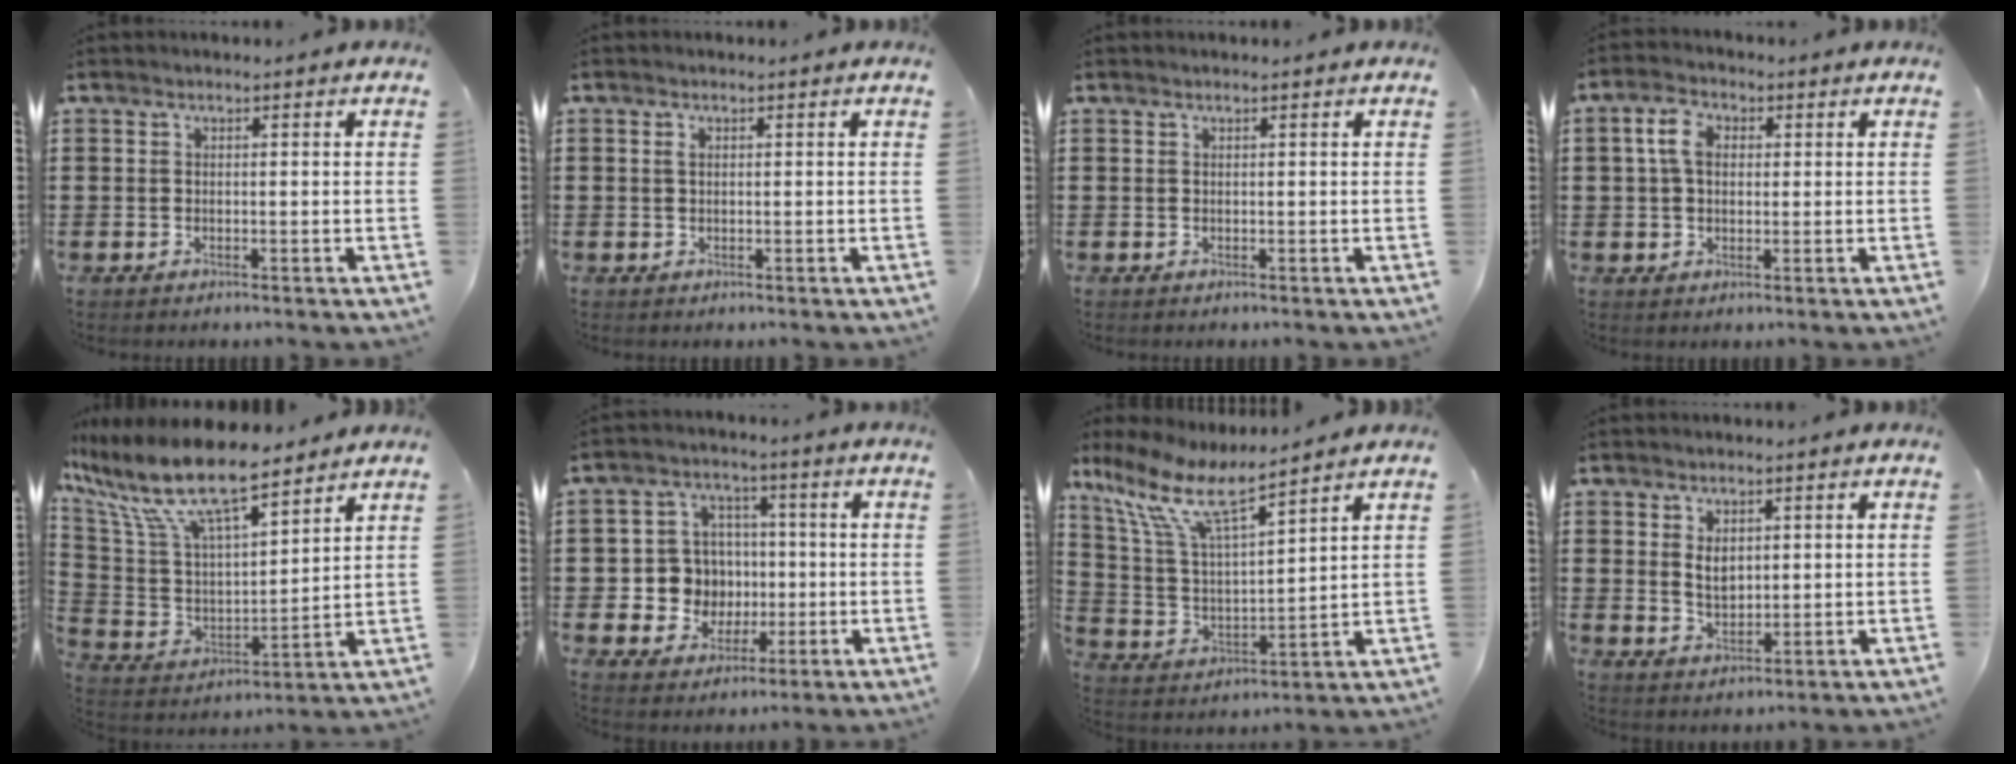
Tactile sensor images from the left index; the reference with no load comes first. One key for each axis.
{"total": 0.9, "fx": 0.3, "fy": 0.8, "fz": 0.5, "tx": -0.012, "ty": 0.004, "tz": 0.006}
{"total": 0.0}
{"total": 5.0, "fx": 1.2, "fy": 3.4, "fz": 3.5, "tx": -0.080, "ty": 0.015, "tz": 0.018}
{"total": 12.2, "fx": 9.3, "fy": 2.7, "fz": 7.3, "tx": -0.191, "ty": -0.057, "tz": 0.159}
{"total": 7.5, "fx": 0.0, "fy": 7.4, "fz": 1.6, "tx": -0.055, "ty": 0.014, "tz": 0.009}
{"total": 9.9, "fx": 7.5, "fy": 2.0, "fz": 6.2, "tx": -0.158, "ty": -0.041, "tz": 0.127}
{"total": 3.1, "fx": 1.2, "fy": 2.0, "fz": 2.1, "tx": -0.030, "ty": -0.001, "tz": 0.019}